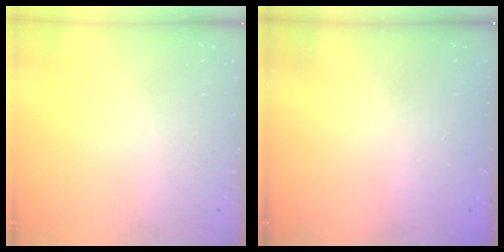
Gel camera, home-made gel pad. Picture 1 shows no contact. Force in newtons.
{"total": 2.3, "press": 2.2, "slide": 0.7}